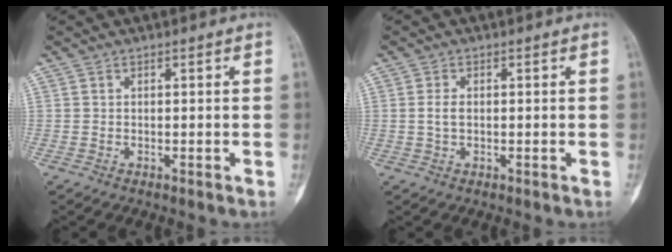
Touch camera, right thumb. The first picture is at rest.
{"total": 2.0, "force": [-0.1, 1.2, 1.6], "torque": [-0.033, 0.002, -0.005]}